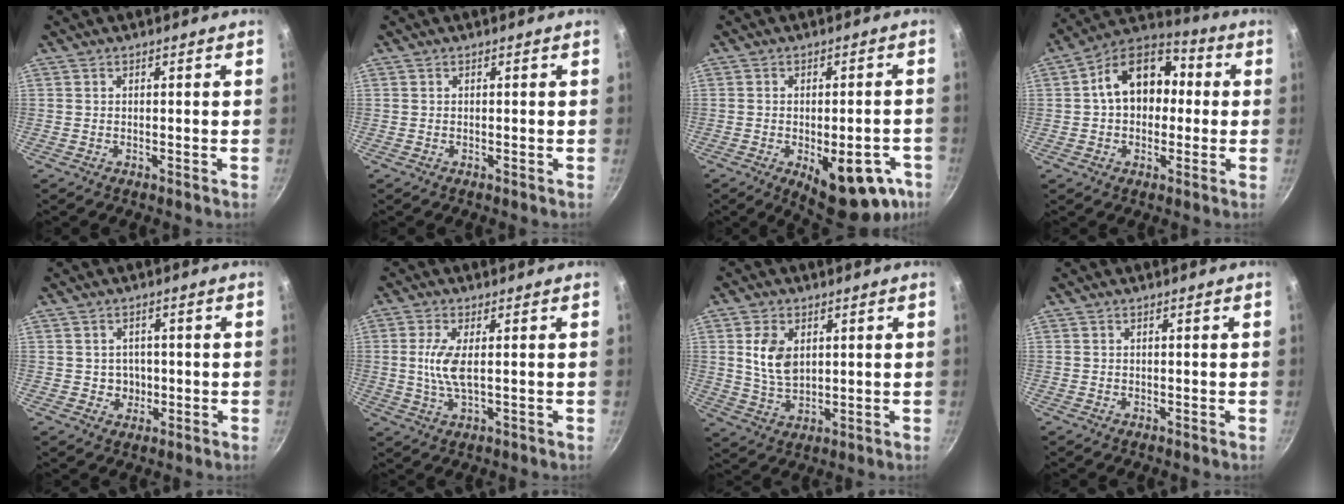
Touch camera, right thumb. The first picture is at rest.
{"total": 0.0}
{"total": 17.2, "force": [-6.8, 7.7, 13.8], "torque": [-0.125, 0.008, -0.079]}
{"total": 14.9, "force": [1.3, 10.8, 10.2], "torque": [-0.117, 0.038, 0.001]}
{"total": 3.3, "force": [-0.2, 3.2, 1.1], "torque": [0.003, 0.002, -0.001]}
{"total": 5.9, "force": [0.6, 1.9, 5.6], "torque": [-0.125, -0.002, 0.011]}
{"total": 7.8, "force": [2.1, 5.1, 5.6], "torque": [-0.093, -0.016, 0.045]}
{"total": 0.0}